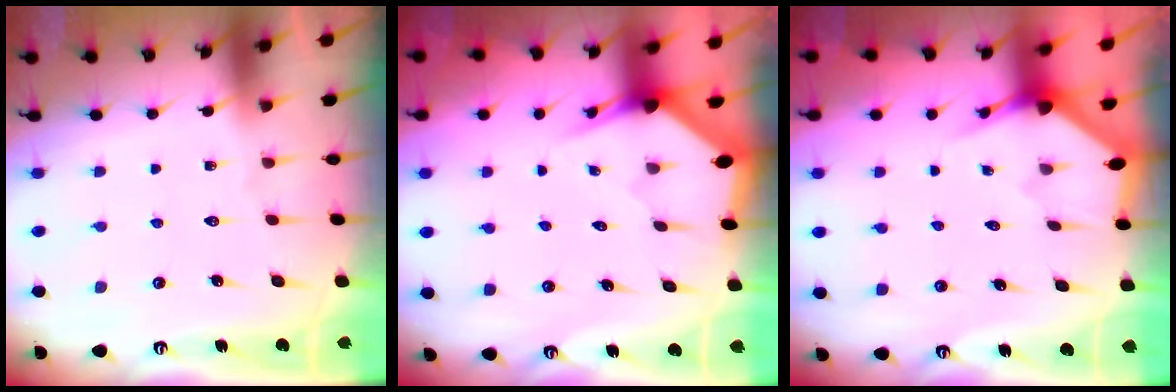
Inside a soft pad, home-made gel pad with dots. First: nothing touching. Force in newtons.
{"total": 3.0, "press": 3.0, "slide": 0.1}
{"total": 2.6, "press": 2.6, "slide": 0.2}